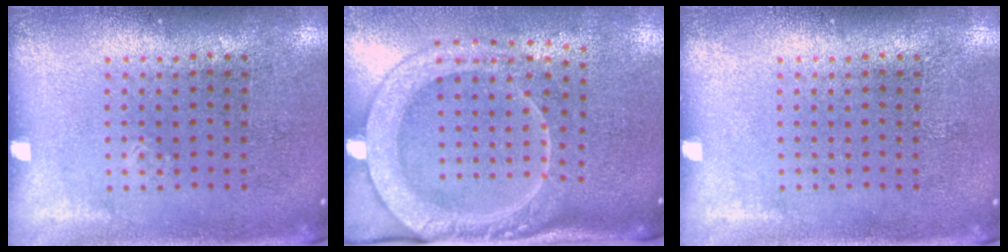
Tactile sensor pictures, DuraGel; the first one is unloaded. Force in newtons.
{"total": 2.5, "press": 1.9, "slide": 1.6}
{"total": 0.0}